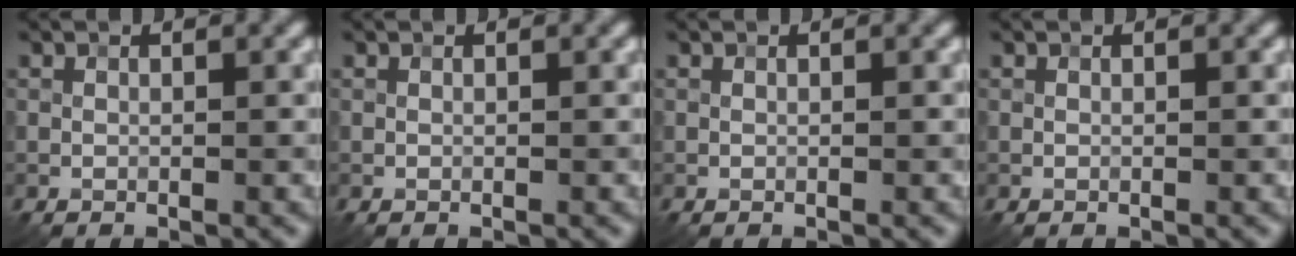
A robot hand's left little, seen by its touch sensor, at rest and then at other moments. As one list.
[{"total": 0.0}, {"total": 0.0}, {"total": 0.0}]